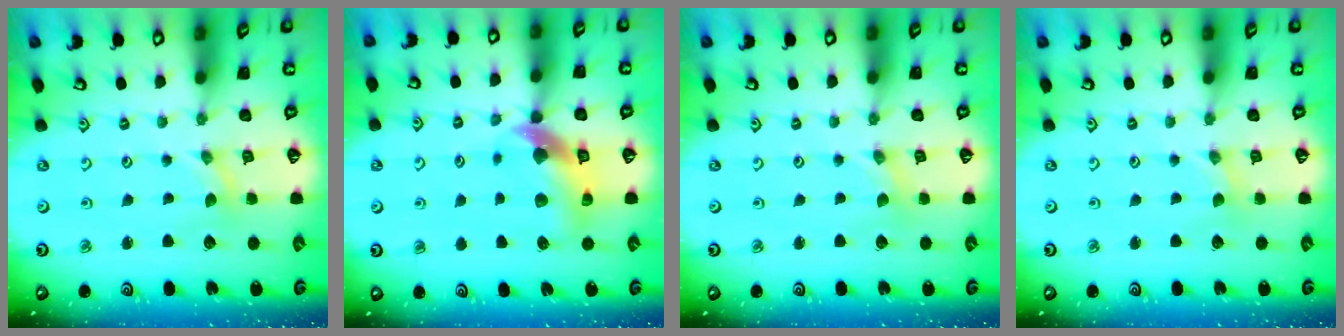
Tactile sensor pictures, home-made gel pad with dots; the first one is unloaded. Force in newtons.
{"total": 10.8, "press": 10.7, "slide": 1.5}
{"total": 0.0}
{"total": 0.0}